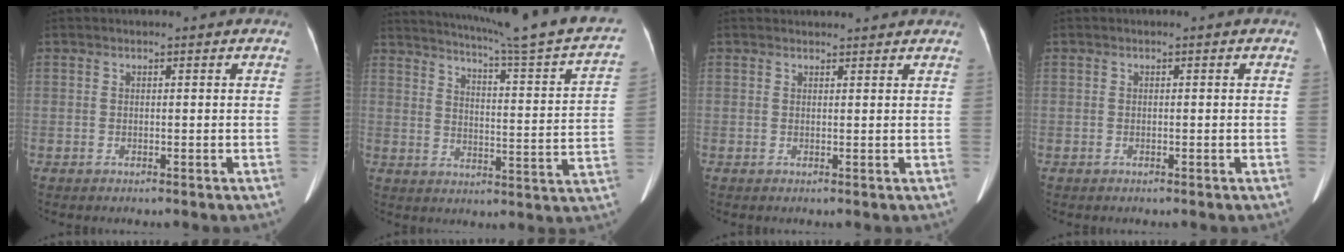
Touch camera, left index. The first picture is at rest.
{"total": 24.7, "force": [21.5, -0.1, 12.3], "torque": [-0.183, -0.054, 0.267]}
{"total": 4.8, "force": [4.7, 0.9, 0.7], "torque": [-0.005, 0.026, 0.055]}
{"total": 0.0}